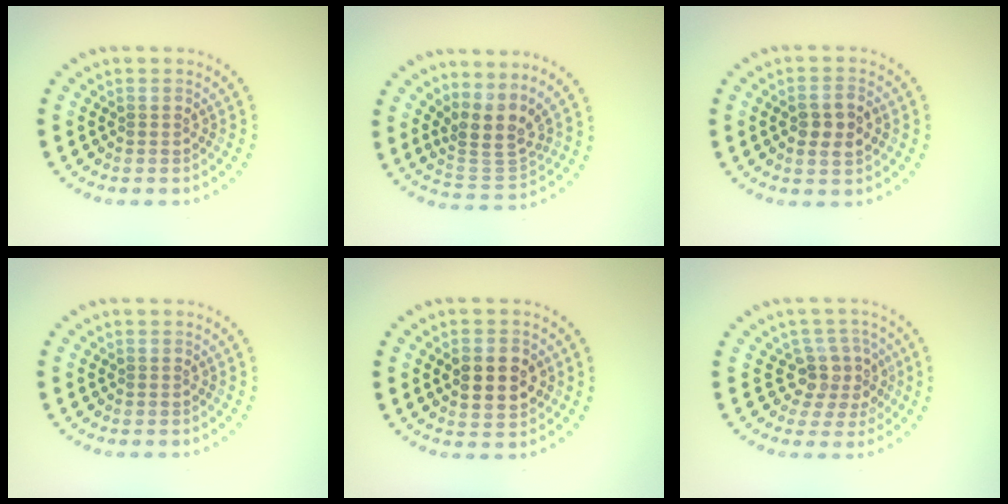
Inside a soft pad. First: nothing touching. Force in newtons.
{"total": 3.4, "press": 2.5, "slide": 2.4}
{"total": 2.8, "press": 2.8, "slide": 0.3}
{"total": 0.0}
{"total": 4.2, "press": 4.1, "slide": 0.2}
{"total": 3.6, "press": 2.8, "slide": 2.3}